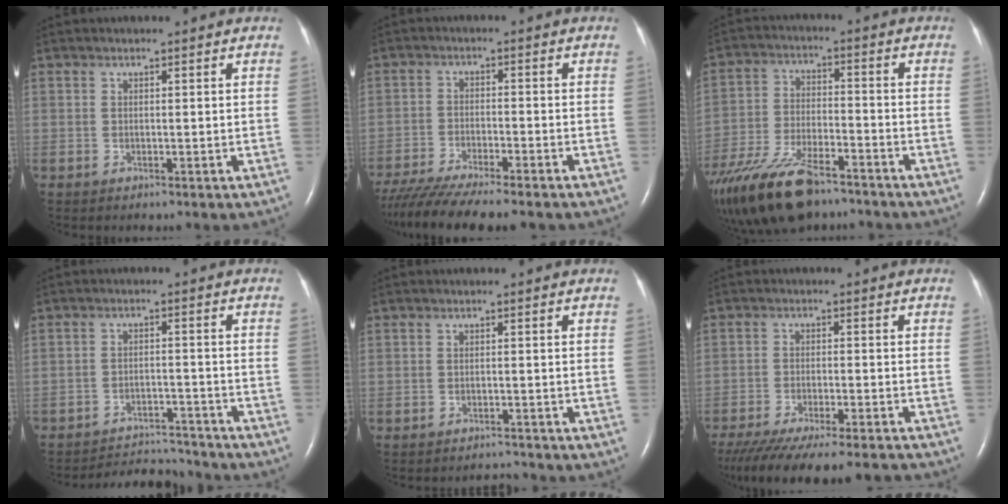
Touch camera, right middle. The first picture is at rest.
{"total": 12.5, "force": [-10.6, 0.7, 6.5], "torque": [-0.102, -0.027, -0.167]}
{"total": 17.2, "force": [-13.0, 5.6, 9.8], "torque": [-0.219, -0.027, -0.231]}
{"total": 8.1, "force": [-8.0, 1.0, -0.4], "torque": [0.004, 0.005, -0.122]}
{"total": 1.7, "force": [-1.6, -0.1, -0.4], "torque": [0.003, -0.011, -0.022]}
{"total": 18.5, "force": [-16.2, 2.2, 8.7], "torque": [-0.148, -0.043, -0.236]}